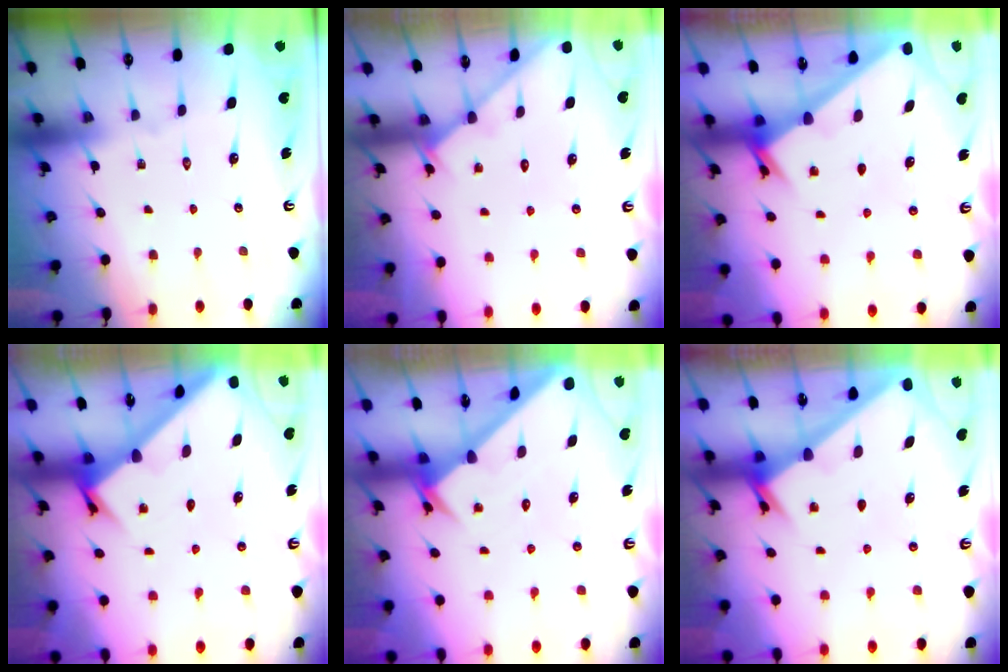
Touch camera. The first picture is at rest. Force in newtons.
{"total": 2.3, "press": 2.3, "slide": 0.2}
{"total": 2.3, "press": 2.3, "slide": 0.2}
{"total": 2.5, "press": 2.5, "slide": 0.3}
{"total": 2.9, "press": 2.9, "slide": 0.1}
{"total": 2.3, "press": 2.3, "slide": 0.2}